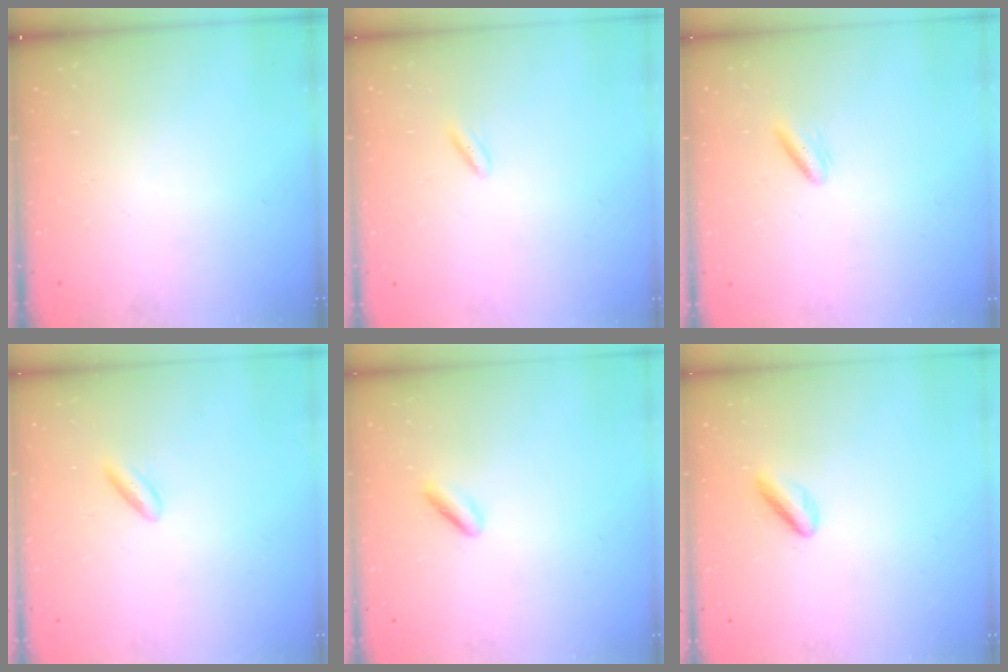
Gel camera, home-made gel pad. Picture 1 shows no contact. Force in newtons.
{"total": 2.0, "press": 1.7, "slide": 0.9}
{"total": 2.9, "press": 2.8, "slide": 1.0}
{"total": 3.1, "press": 2.8, "slide": 1.3}
{"total": 1.6, "press": 1.2, "slide": 0.9}
{"total": 2.5, "press": 2.5, "slide": 0.3}